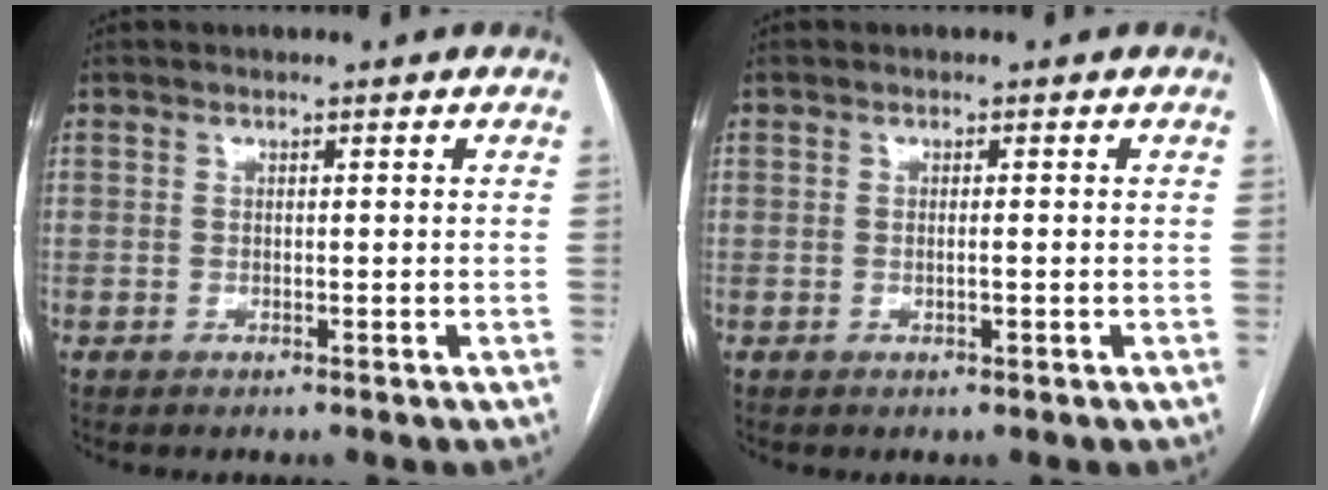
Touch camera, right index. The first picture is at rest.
{"total": 0.8, "force": [-0.2, 0.1, 0.8], "torque": [-0.018, -0.001, -0.001]}